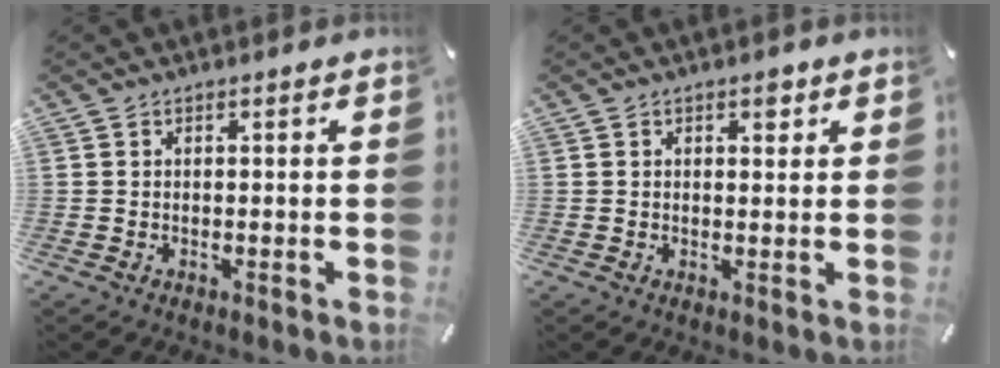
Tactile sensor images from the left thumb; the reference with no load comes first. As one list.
[{"total": 2.8, "force": [1.2, 1.7, 1.8], "torque": [-0.015, -0.003, 0.014]}]